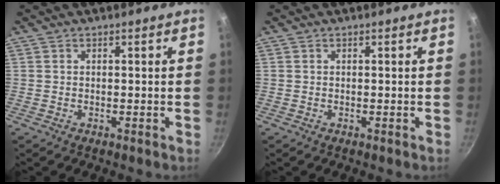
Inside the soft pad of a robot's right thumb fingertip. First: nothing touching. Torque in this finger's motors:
{"motor_torque": [0.00, 0.00, -0.08, 0.07, 0.00]}